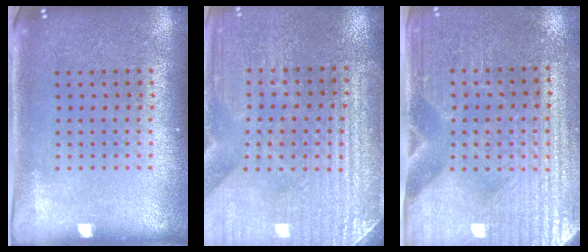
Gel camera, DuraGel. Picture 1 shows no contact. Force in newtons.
{"total": 3.2, "press": 3.2, "slide": 0.3}
{"total": 3.5, "press": 3.3, "slide": 1.1}